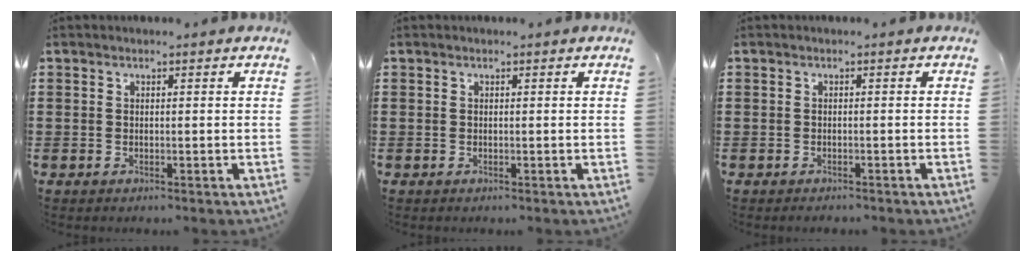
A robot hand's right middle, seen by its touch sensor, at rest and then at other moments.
{"total": 0.0}
{"total": 0.8, "force": [-0.8, 0.2, 0.0], "torque": [0.000, 0.003, -0.018]}